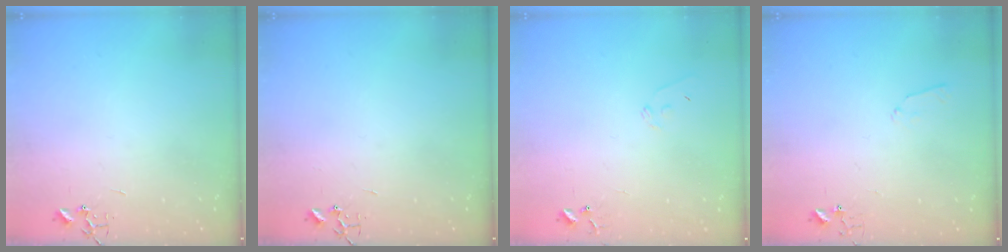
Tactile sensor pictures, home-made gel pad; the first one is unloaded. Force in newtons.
{"total": 0.0}
{"total": 6.8, "press": 6.7, "slide": 0.5}
{"total": 5.0, "press": 5.0, "slide": 0.7}